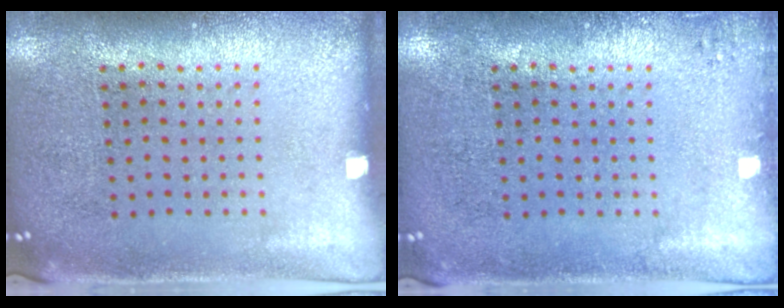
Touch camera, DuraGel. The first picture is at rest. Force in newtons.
{"total": 1.0, "press": 1.0, "slide": 0.2}